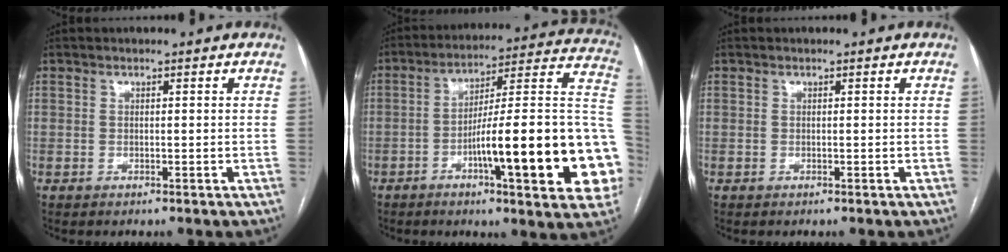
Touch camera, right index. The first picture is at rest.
{"total": 24.9, "force": [-6.4, 2.6, 24.0], "torque": [-0.246, 0.019, -0.089]}
{"total": 0.0}